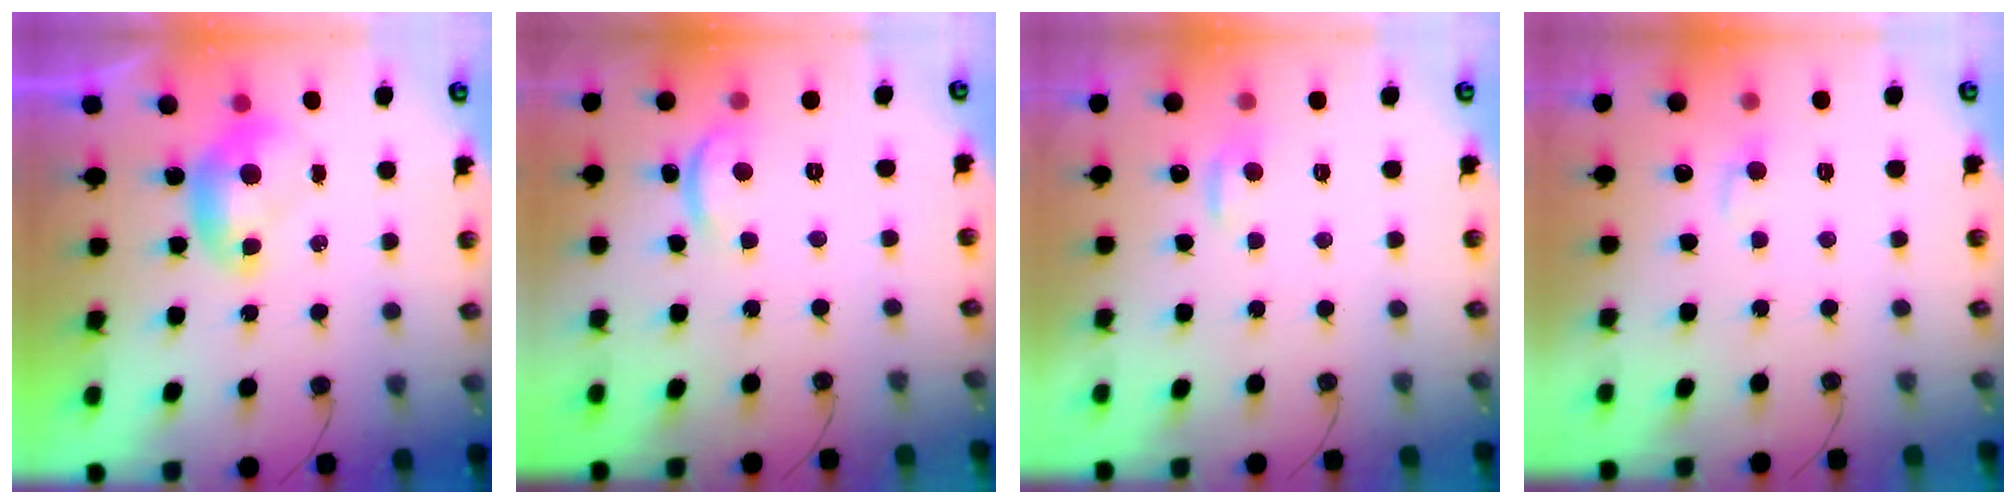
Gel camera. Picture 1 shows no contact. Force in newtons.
{"total": 2.7, "press": 2.6, "slide": 0.4}
{"total": 0.9, "press": 0.8, "slide": 0.4}
{"total": 2.1, "press": 2.1, "slide": 0.4}